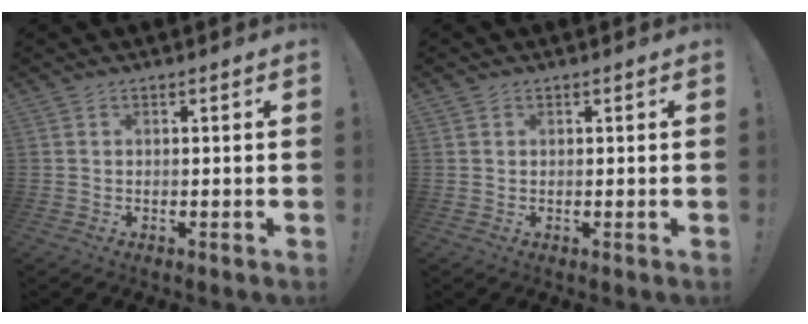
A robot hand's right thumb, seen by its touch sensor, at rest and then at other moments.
{"total": 0.7, "force": [0.4, 0.5, -0.1], "torque": [0.004, -0.002, 0.008]}